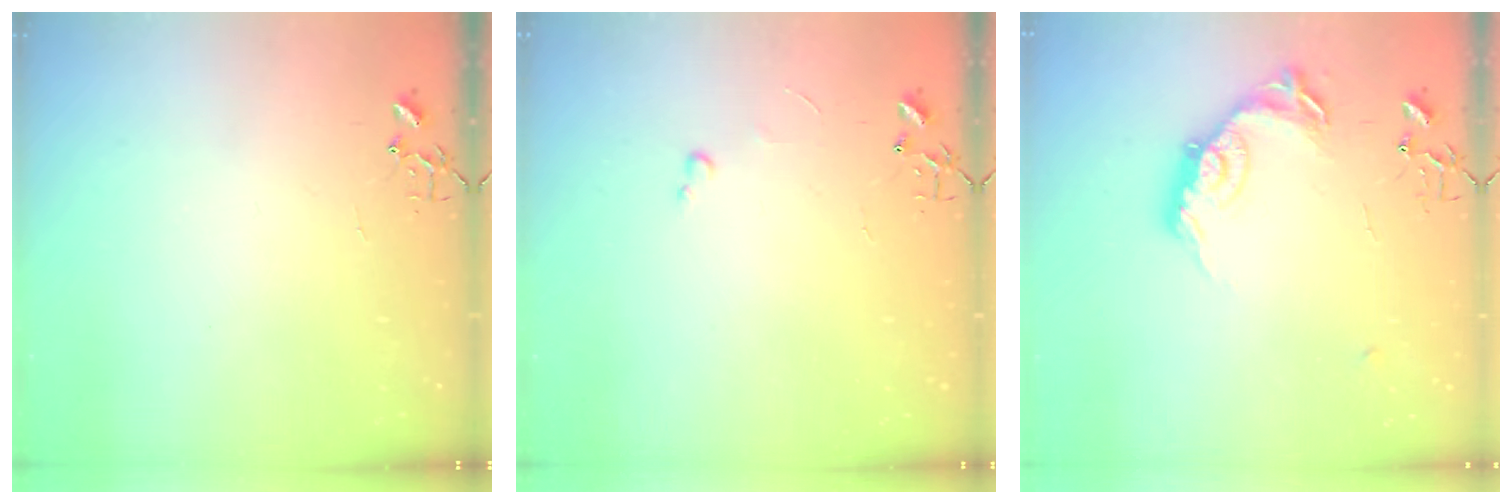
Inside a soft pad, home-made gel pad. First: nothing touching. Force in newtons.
{"total": 2.4, "press": 2.3, "slide": 0.4}
{"total": 15.0, "press": 15.0, "slide": 0.7}